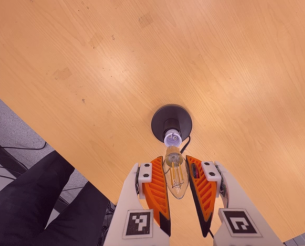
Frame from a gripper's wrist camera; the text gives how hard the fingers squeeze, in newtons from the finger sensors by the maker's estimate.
{"total": 10.8, "left": 10.2, "right": 11.5}